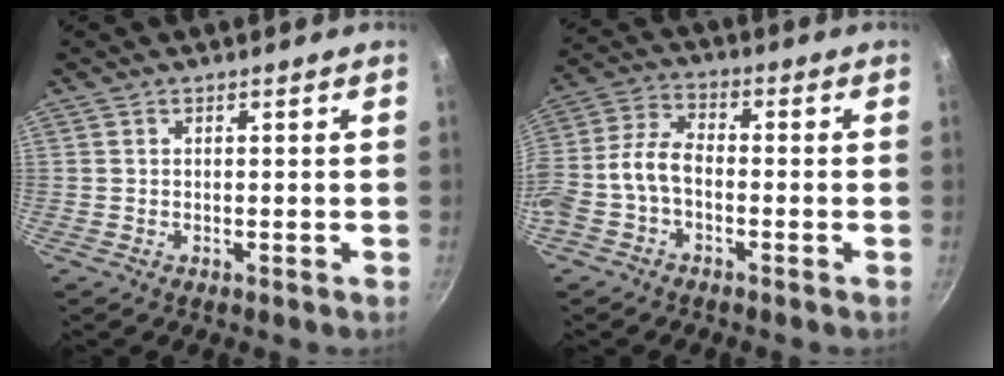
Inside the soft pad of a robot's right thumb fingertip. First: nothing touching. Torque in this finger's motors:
{"motor_torque": [-0.08, 0.57, 0.92, -0.80, 0.59]}